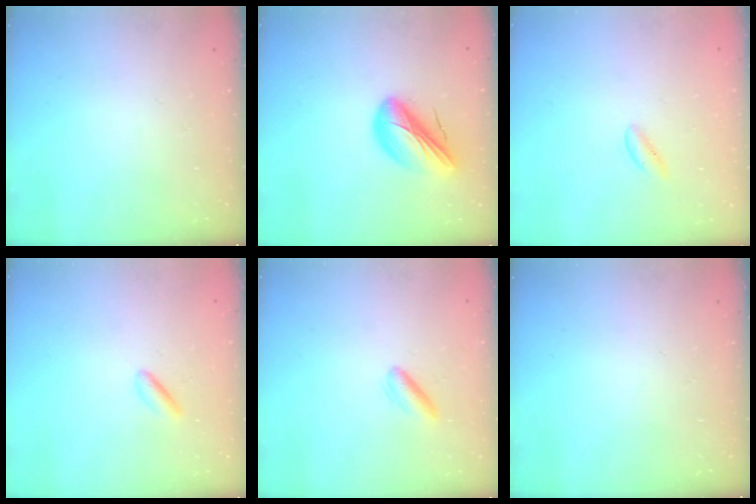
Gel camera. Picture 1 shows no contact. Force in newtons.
{"total": 12.8, "press": 12.4, "slide": 3.2}
{"total": 0.0}
{"total": 1.5, "press": 1.3, "slide": 0.7}
{"total": 2.7, "press": 2.6, "slide": 0.8}
{"total": 0.0}